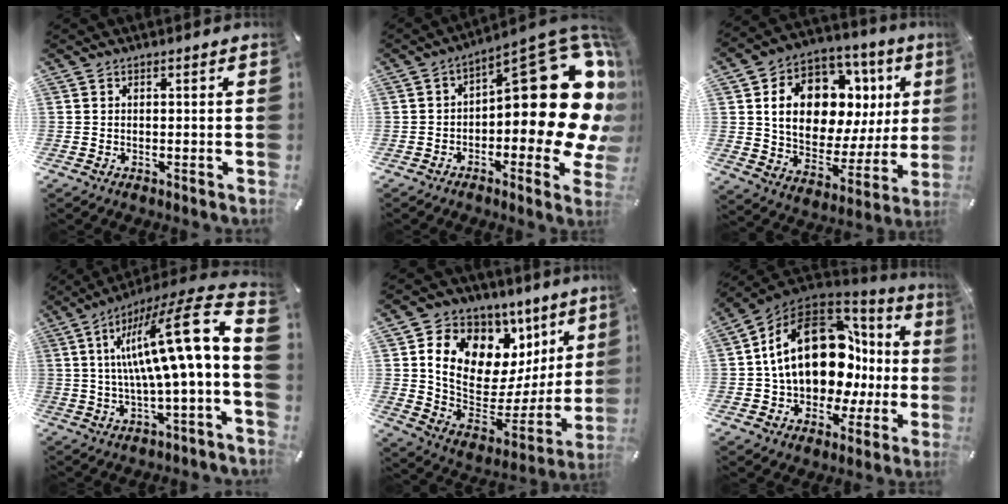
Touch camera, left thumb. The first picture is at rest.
{"total": 23.1, "force": [6.1, 10.3, 19.8], "torque": [-0.231, -0.075, 0.109]}
{"total": 17.2, "force": [6.5, 11.4, 11.1], "torque": [-0.175, -0.040, 0.117]}
{"total": 21.0, "force": [4.7, 3.8, 20.1], "torque": [-0.346, -0.039, 0.065]}
{"total": 14.9, "force": [6.7, 10.9, 7.6], "torque": [-0.107, -0.067, 0.122]}
{"total": 21.9, "force": [3.9, 14.6, 15.9], "torque": [-0.286, -0.025, 0.071]}